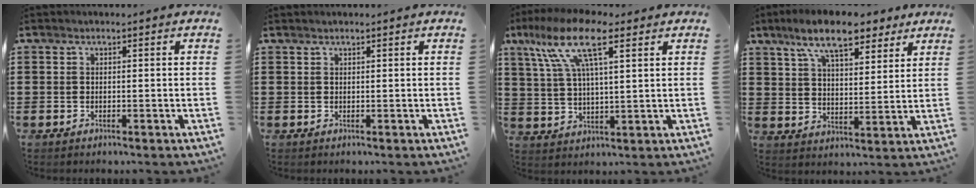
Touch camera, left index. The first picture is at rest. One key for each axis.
{"total": 0.0}
{"total": 11.7, "fx": 6.6, "fy": 3.5, "fz": 9.0, "tx": -0.189, "ty": 0.001, "tz": 0.119}
{"total": 10.4, "fx": 7.7, "fy": 3.1, "fz": 6.2, "tx": -0.132, "ty": -0.008, "tz": 0.139}